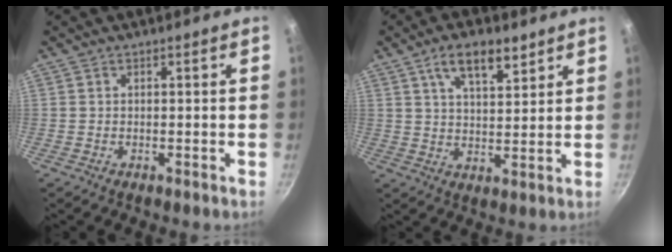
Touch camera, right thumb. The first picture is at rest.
{"total": 9.0, "force": [5.3, 3.8, 6.2], "torque": [-0.093, -0.022, 0.090]}